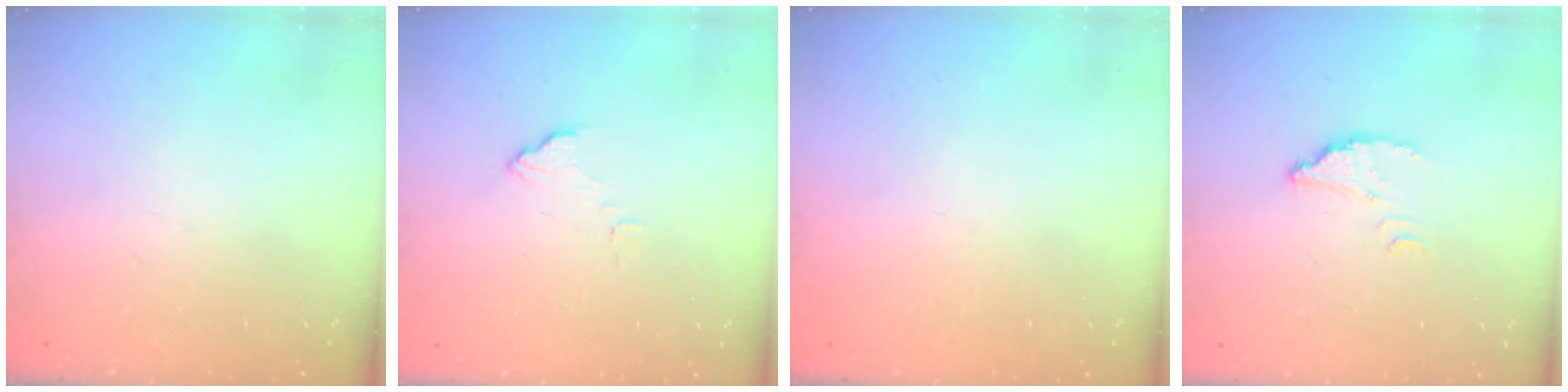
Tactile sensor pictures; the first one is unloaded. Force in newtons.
{"total": 5.0, "press": 5.0, "slide": 0.5}
{"total": 2.2, "press": 2.2, "slide": 0.1}
{"total": 2.5, "press": 2.5, "slide": 0.2}